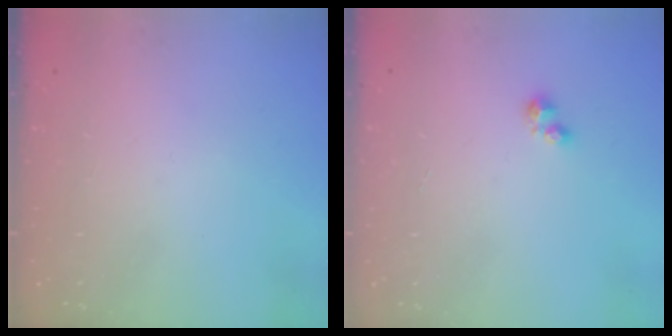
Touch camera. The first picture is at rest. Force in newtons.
{"total": 3.2, "press": 3.2, "slide": 0.4}